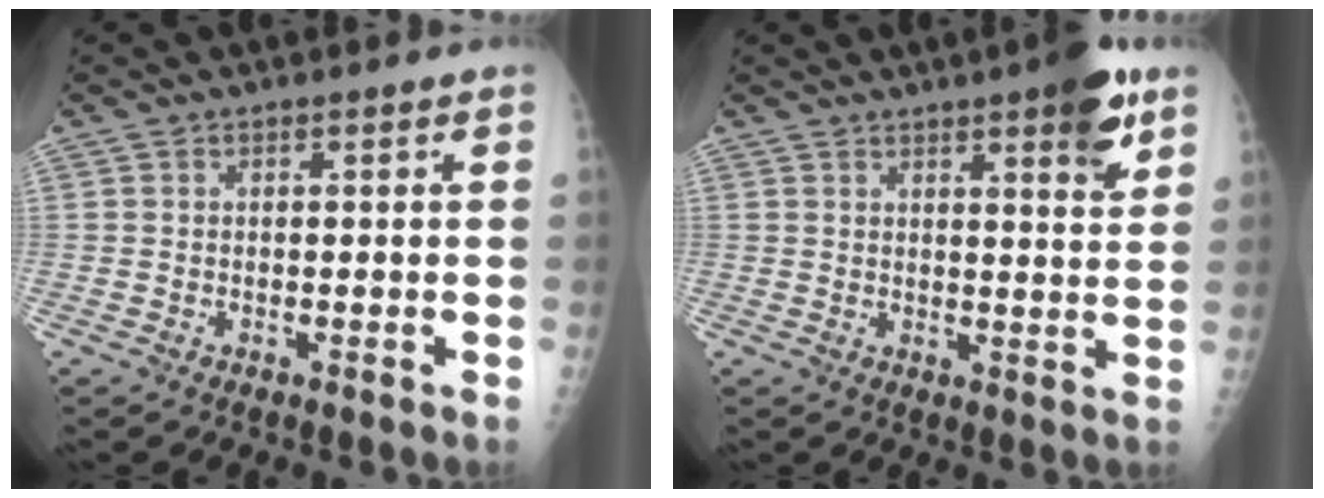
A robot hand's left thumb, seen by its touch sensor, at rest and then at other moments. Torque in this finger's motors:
{"motor_torque": [1.21, 0.59, 0.57, -0.69, 0.06]}